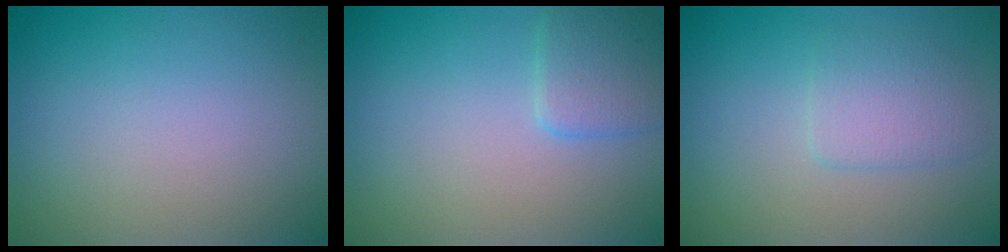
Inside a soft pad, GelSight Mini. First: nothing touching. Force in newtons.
{"total": 2.3, "press": 2.3, "slide": 0.1}
{"total": 2.1, "press": 2.1, "slide": 0.0}